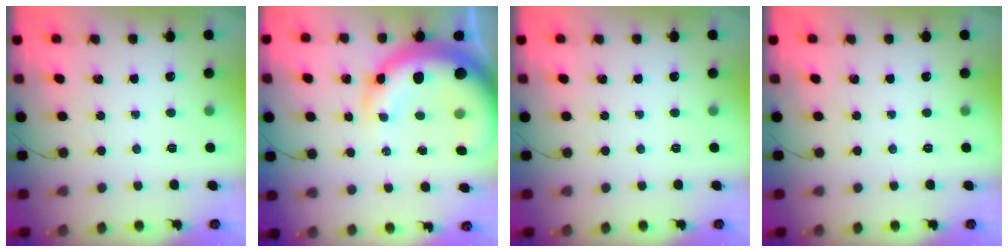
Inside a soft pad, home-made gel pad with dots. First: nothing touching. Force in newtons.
{"total": 14.5, "press": 14.0, "slide": 3.7}
{"total": 0.0}
{"total": 0.0}